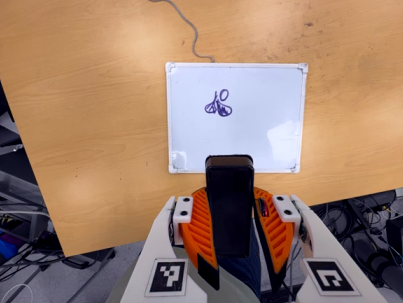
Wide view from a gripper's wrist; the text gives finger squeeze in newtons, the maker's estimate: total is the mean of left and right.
{"total": 10.1, "left": 8.2, "right": 11.9}